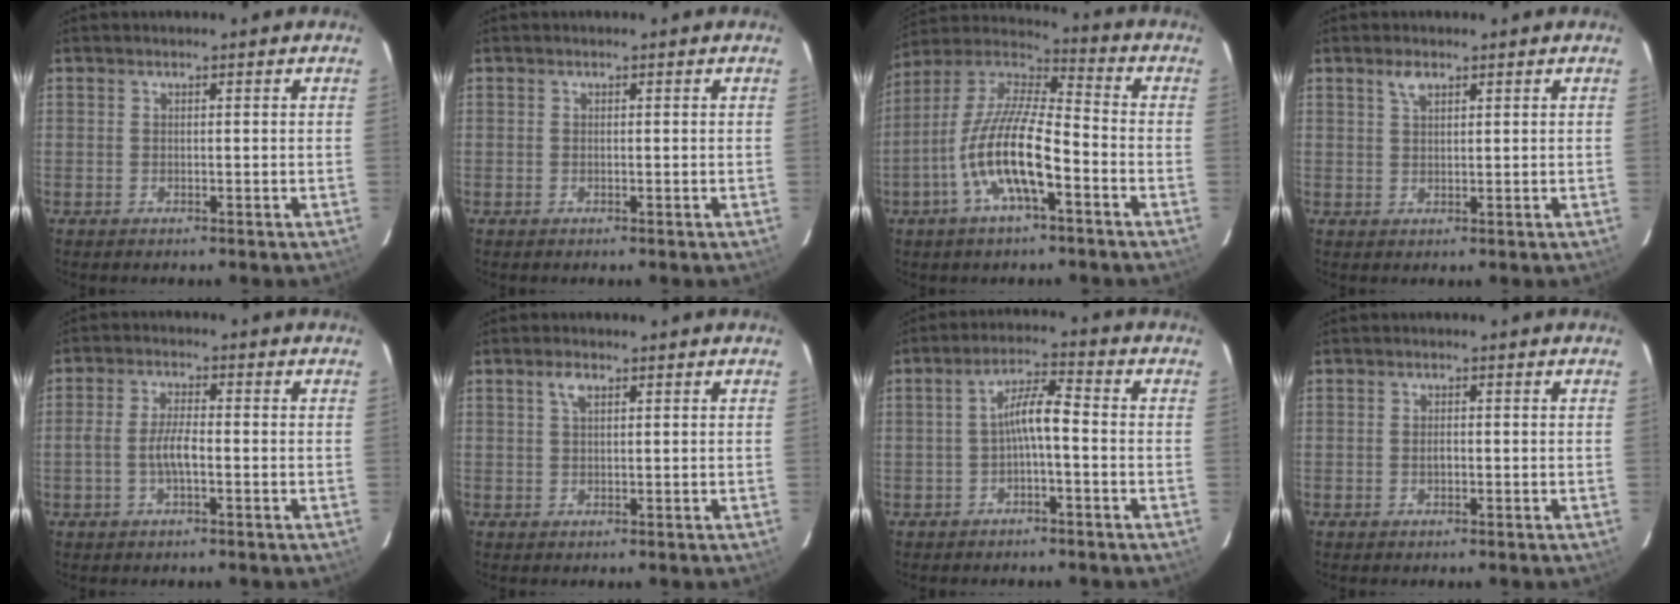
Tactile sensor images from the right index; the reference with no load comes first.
{"total": 0.0}
{"total": 14.9, "force": [-5.9, 3.8, 13.1], "torque": [-0.259, -0.006, -0.117]}
{"total": 2.3, "force": [1.4, 1.0, 1.4], "torque": [-0.026, 0.006, 0.027]}
{"total": 4.5, "force": [-1.3, 1.2, 4.1], "torque": [-0.088, 0.007, -0.026]}
{"total": 2.1, "force": [1.0, 0.9, 1.6], "torque": [-0.031, 0.006, 0.019]}
{"total": 5.1, "force": [-1.5, 0.8, 4.8], "torque": [-0.095, 0.014, -0.026]}
{"total": 1.2, "force": [-0.3, 0.7, 0.9], "torque": [-0.017, 0.003, -0.006]}